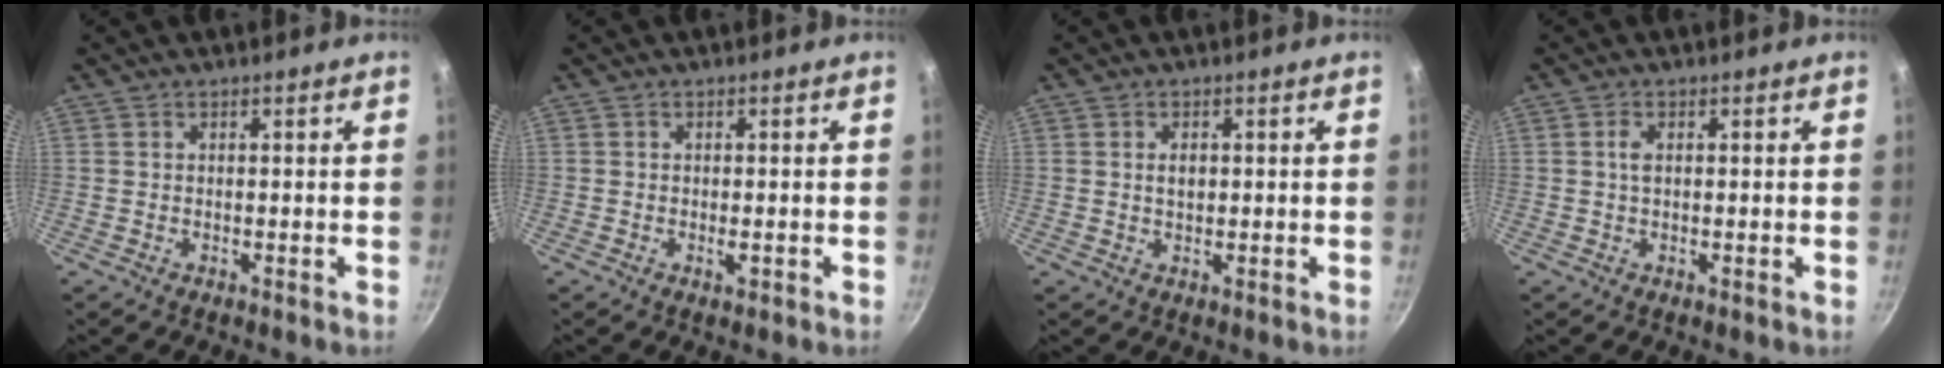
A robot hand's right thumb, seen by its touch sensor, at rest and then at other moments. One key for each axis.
{"total": 1.1, "fx": -0.3, "fy": 0.6, "fz": 0.8, "tx": -0.011, "ty": 0.000, "tz": -0.004}
{"total": 2.0, "fx": 0.3, "fy": 1.2, "fz": 1.5, "tx": -0.020, "ty": -0.002, "tz": 0.006}
{"total": 1.6, "fx": 0.3, "fy": 0.8, "fz": 1.4, "tx": -0.029, "ty": 0.000, "tz": 0.002}